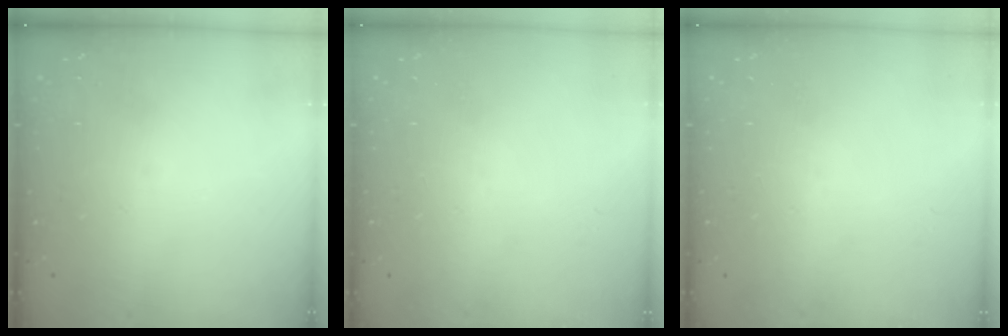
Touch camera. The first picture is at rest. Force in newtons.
{"total": 0.0}
{"total": 0.0}